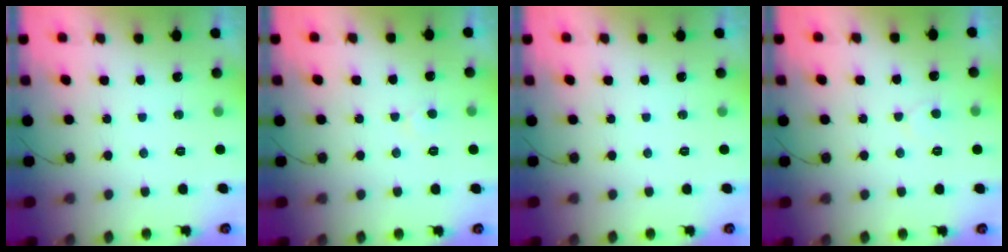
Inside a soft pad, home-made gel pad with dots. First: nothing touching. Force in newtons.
{"total": 3.7, "press": 3.7, "slide": 0.4}
{"total": 0.0}
{"total": 3.4, "press": 3.4, "slide": 0.3}